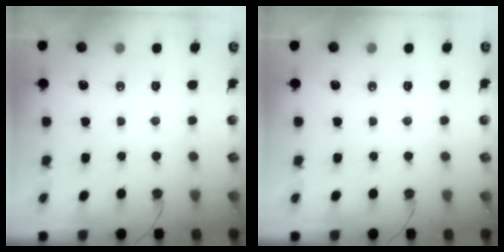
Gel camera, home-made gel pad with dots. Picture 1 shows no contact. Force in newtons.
{"total": 0.0}